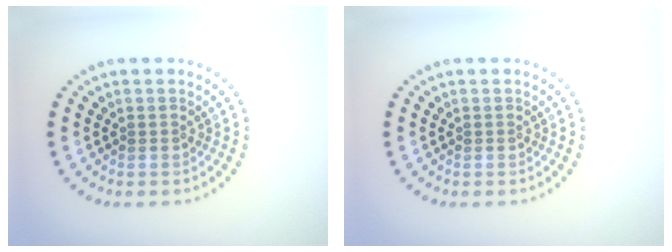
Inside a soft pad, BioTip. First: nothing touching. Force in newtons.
{"total": 0.0}